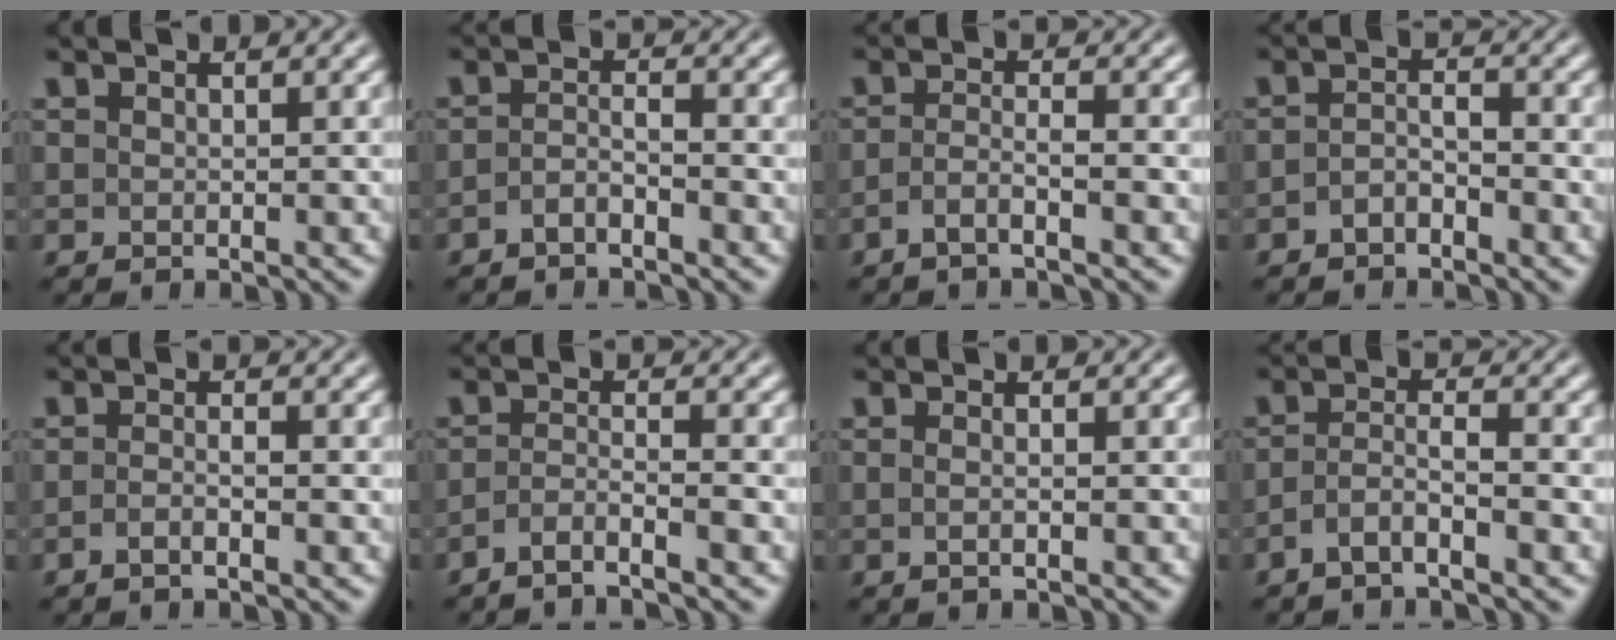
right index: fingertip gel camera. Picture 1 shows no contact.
{"total": 2.2, "force": [-2.0, 0.1, 0.8], "torque": [-0.010, -0.009, -0.032]}
{"total": 2.4, "force": [-2.0, -0.3, 1.4], "torque": [-0.024, -0.013, -0.031]}
{"total": 2.3, "force": [-2.0, 0.6, 1.0], "torque": [-0.009, -0.010, -0.031]}
{"total": 1.8, "force": [-1.4, -0.2, 1.0], "torque": [-0.017, -0.004, -0.026]}
{"total": 3.0, "force": [-2.7, -0.1, 1.2], "torque": [-0.019, -0.013, -0.044]}
{"total": 1.2, "force": [-0.8, -0.7, 0.6], "torque": [-0.015, -0.005, -0.010]}
{"total": 2.7, "force": [-2.1, 0.4, 1.6], "torque": [-0.027, -0.010, -0.036]}